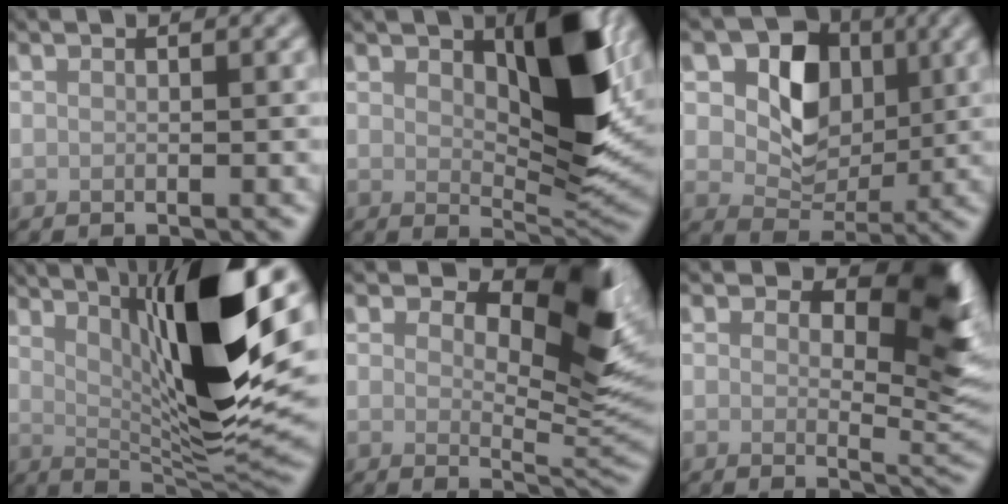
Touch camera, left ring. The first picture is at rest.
{"total": 8.7, "force": [2.8, 3.5, 7.4], "torque": [-0.114, -0.010, 0.047]}
{"total": 7.9, "force": [2.2, 5.8, 4.9], "torque": [-0.085, -0.002, 0.027]}
{"total": 13.7, "force": [4.4, 2.6, 12.7], "torque": [-0.196, 0.001, 0.077]}
{"total": 8.9, "force": [3.5, 4.1, 7.0], "torque": [-0.093, -0.009, 0.051]}
{"total": 8.7, "force": [3.3, 4.3, 6.8], "torque": [-0.081, -0.007, 0.044]}